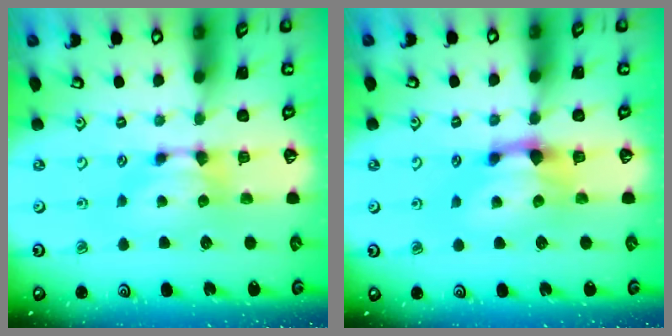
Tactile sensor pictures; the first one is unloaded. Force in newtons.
{"total": 2.5, "press": 2.0, "slide": 1.5}